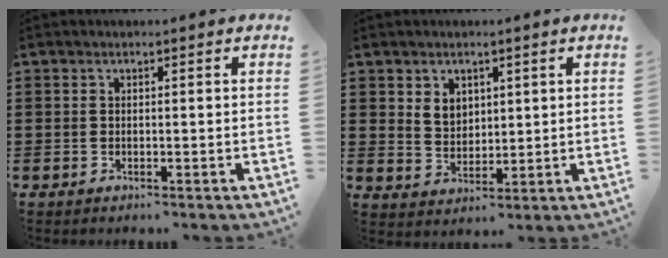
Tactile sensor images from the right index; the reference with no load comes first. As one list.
[{"total": 3.8, "force": [2.1, 2.9, 1.3], "torque": [-0.036, 0.011, 0.039]}]